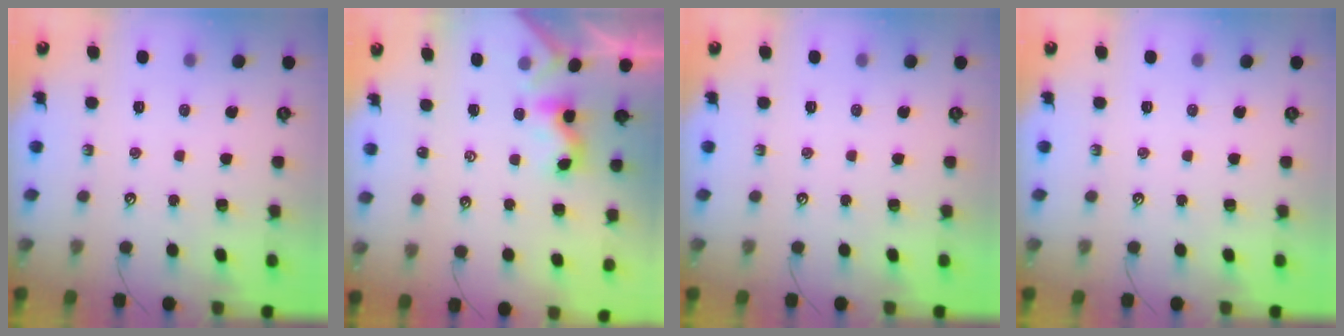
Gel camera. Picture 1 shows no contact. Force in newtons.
{"total": 2.3, "press": 2.3, "slide": 0.2}
{"total": 0.0}
{"total": 0.0}